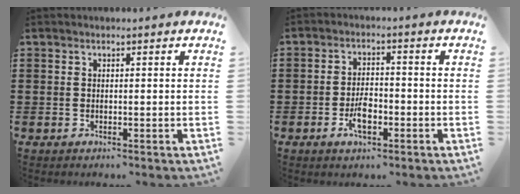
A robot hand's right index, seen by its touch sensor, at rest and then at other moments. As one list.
[{"total": 4.5, "force": [-1.8, 2.1, 3.6], "torque": [-0.068, 0.005, -0.033]}]